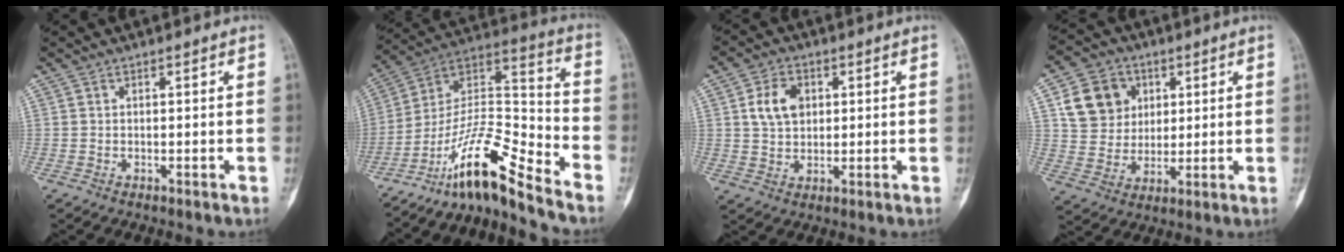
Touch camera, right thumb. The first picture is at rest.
{"total": 15.0, "force": [-12.0, 2.0, 8.7], "torque": [-0.162, 0.111, -0.220]}
{"total": 6.9, "force": [1.8, 5.0, 4.4], "torque": [-0.065, -0.002, 0.031]}
{"total": 11.6, "force": [3.9, 9.9, 4.6], "torque": [-0.054, -0.004, 0.073]}